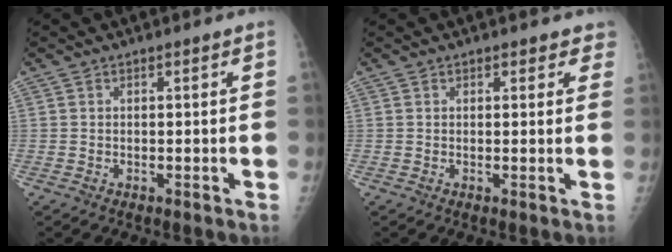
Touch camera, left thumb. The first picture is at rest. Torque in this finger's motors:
{"motor_torque": [-0.35, 0.17, -0.03, 0.07, -0.05]}